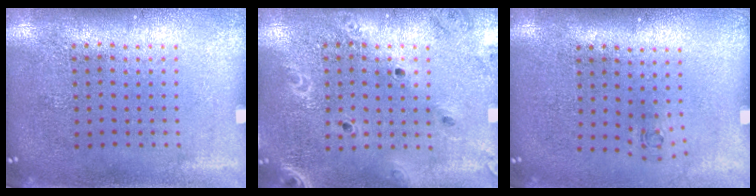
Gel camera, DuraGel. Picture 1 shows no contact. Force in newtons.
{"total": 1.9, "press": 1.8, "slide": 0.7}
{"total": 0.6, "press": 0.3, "slide": 0.5}